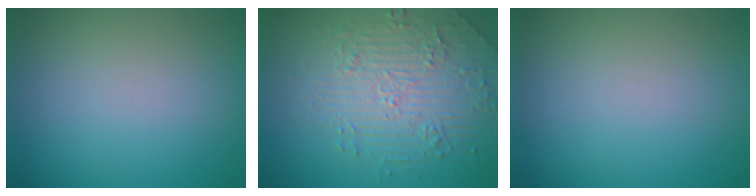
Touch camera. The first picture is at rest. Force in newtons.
{"total": 4.3, "press": 4.1, "slide": 1.1}
{"total": 0.0}